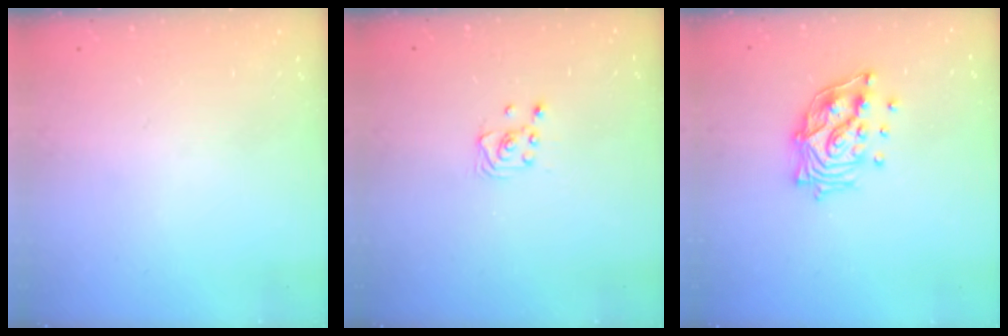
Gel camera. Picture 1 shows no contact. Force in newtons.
{"total": 2.6, "press": 2.6, "slide": 0.3}
{"total": 13.9, "press": 13.8, "slide": 1.4}